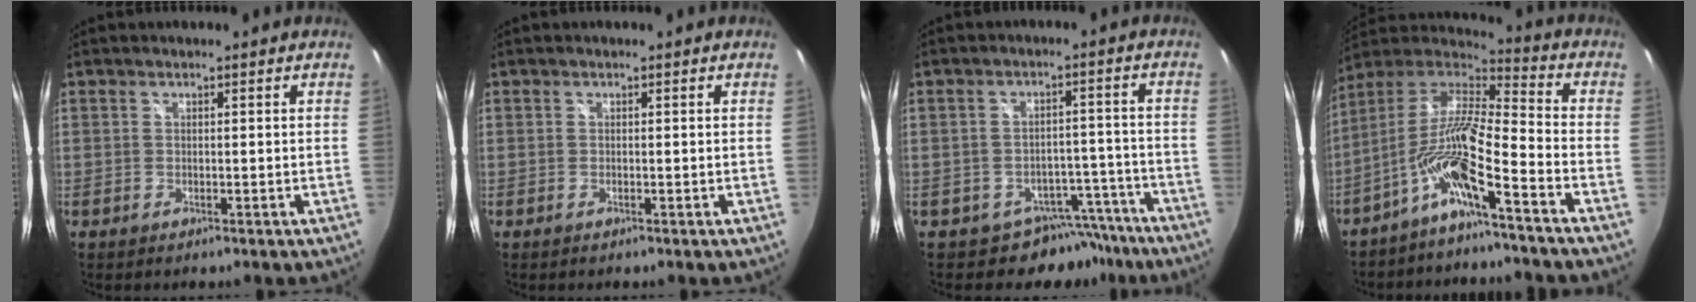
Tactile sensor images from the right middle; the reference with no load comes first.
{"total": 0.0}
{"total": 7.7, "force": [-6.1, 4.5, 1.2], "torque": [-0.008, 0.034, -0.071]}
{"total": 11.6, "force": [-6.6, 0.7, 9.5], "torque": [-0.179, 0.003, -0.130]}